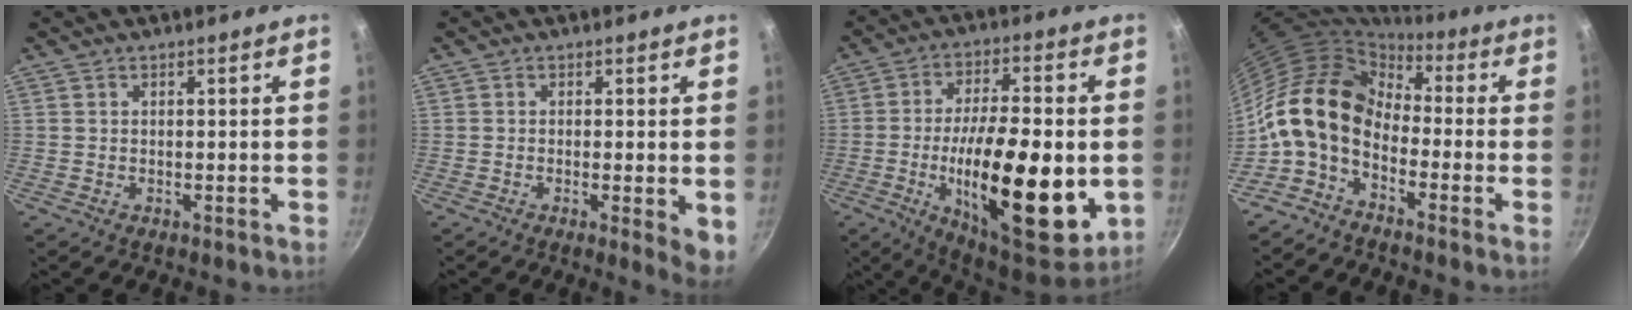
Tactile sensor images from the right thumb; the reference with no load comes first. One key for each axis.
{"total": 4.7, "fx": -0.6, "fy": 1.2, "fz": 4.5, "tx": -0.054, "ty": -0.012, "tz": -0.008}
{"total": 25.2, "fx": -4.4, "fy": 9.3, "fz": 23.0, "tx": -0.348, "ty": 0.002, "tz": -0.068}
{"total": 12.9, "fx": -2.1, "fy": 8.7, "fz": 9.4, "tx": -0.152, "ty": 0.035, "tz": -0.059}